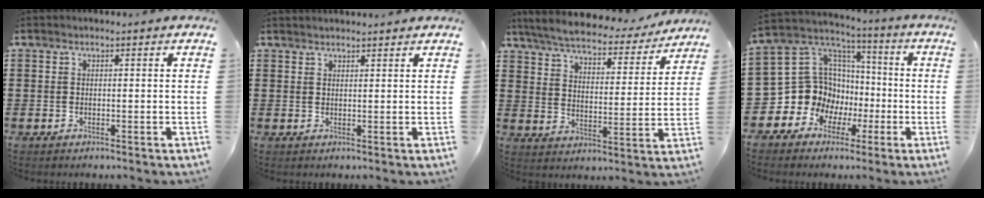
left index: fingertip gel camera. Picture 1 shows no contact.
{"total": 1.2, "force": [1.2, 0.0, 0.1], "torque": [-0.004, 0.000, 0.023]}
{"total": 5.4, "force": [5.1, 0.6, 1.7], "torque": [-0.060, -0.032, 0.083]}
{"total": 11.5, "force": [-1.8, 10.9, 3.0], "torque": [-0.107, -0.024, -0.022]}